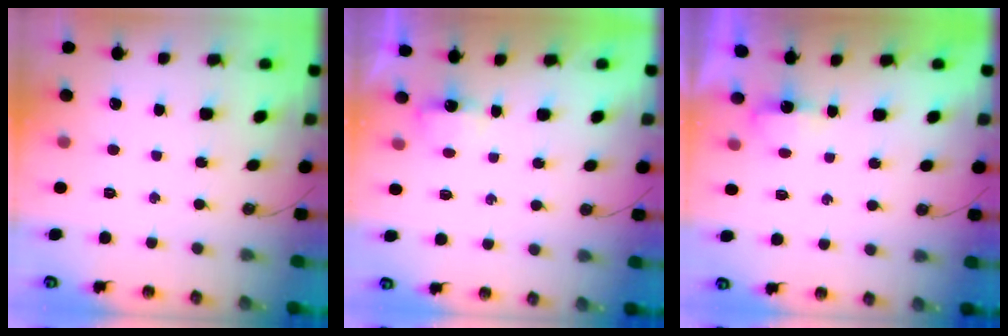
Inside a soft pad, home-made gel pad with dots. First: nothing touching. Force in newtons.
{"total": 3.3, "press": 3.2, "slide": 0.6}
{"total": 2.9, "press": 2.8, "slide": 0.6}